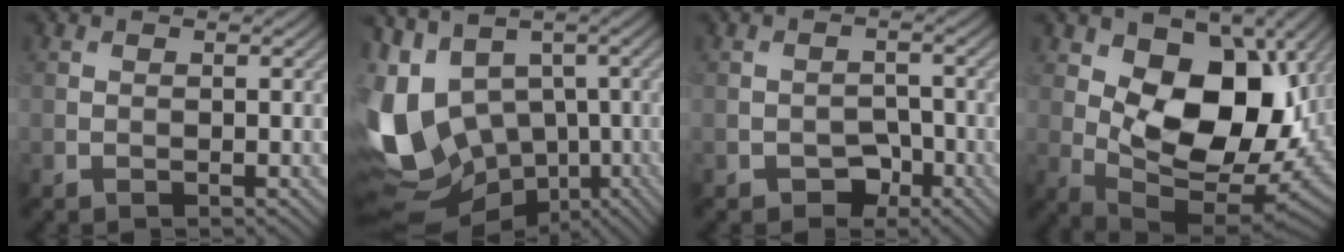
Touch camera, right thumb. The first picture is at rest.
{"total": 14.4, "force": [-1.6, 10.6, 9.7], "torque": [-0.261, -0.034, 0.003]}
{"total": 2.9, "force": [-1.8, 1.9, 1.3], "torque": [-0.014, 0.000, -0.029]}
{"total": 14.3, "force": [2.3, 8.8, 11.0], "torque": [-0.180, -0.015, 0.044]}